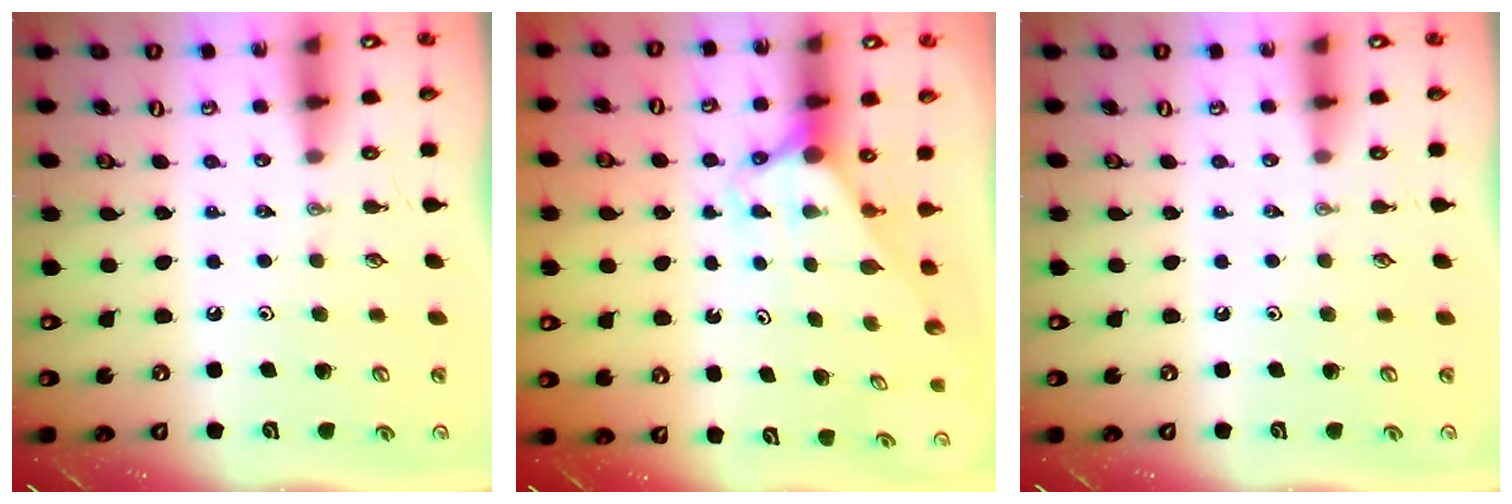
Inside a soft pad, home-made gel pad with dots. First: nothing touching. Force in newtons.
{"total": 2.9, "press": 2.9, "slide": 0.0}
{"total": 0.0}